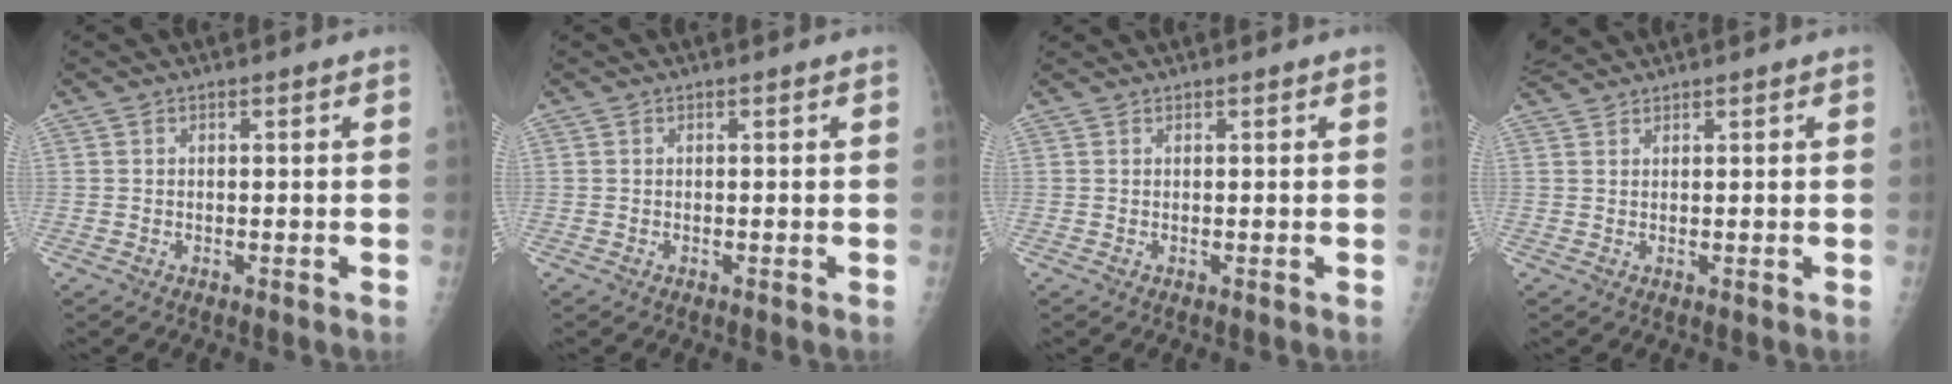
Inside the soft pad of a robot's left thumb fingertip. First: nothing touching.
{"total": 0.0}
{"total": 0.0}
{"total": 2.8, "force": [2.7, 0.3, 0.4], "torque": [-0.013, 0.016, 0.059]}